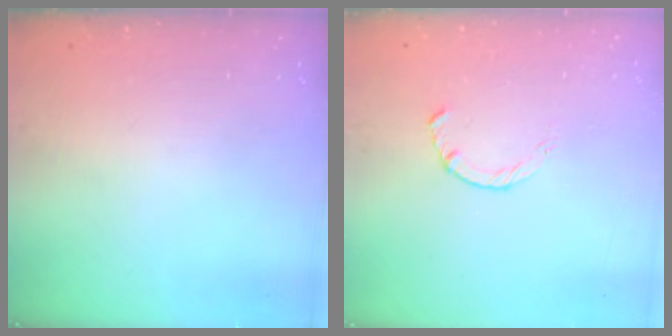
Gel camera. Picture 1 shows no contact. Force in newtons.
{"total": 2.2, "press": 2.2, "slide": 0.4}